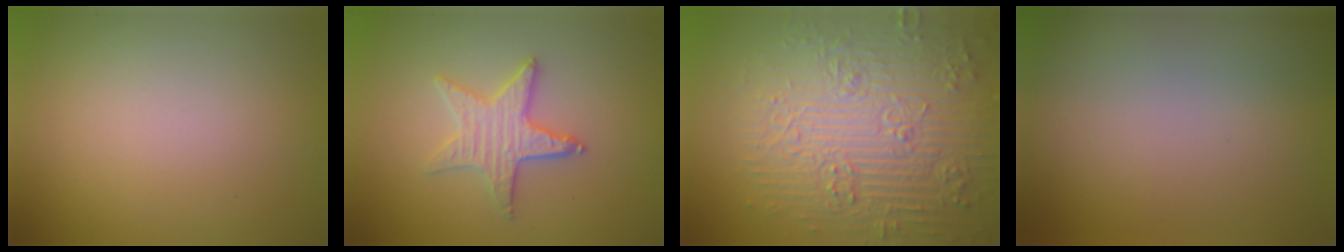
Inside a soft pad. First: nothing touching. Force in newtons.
{"total": 3.1, "press": 3.1, "slide": 0.5}
{"total": 9.3, "press": 6.9, "slide": 6.3}
{"total": 0.0}